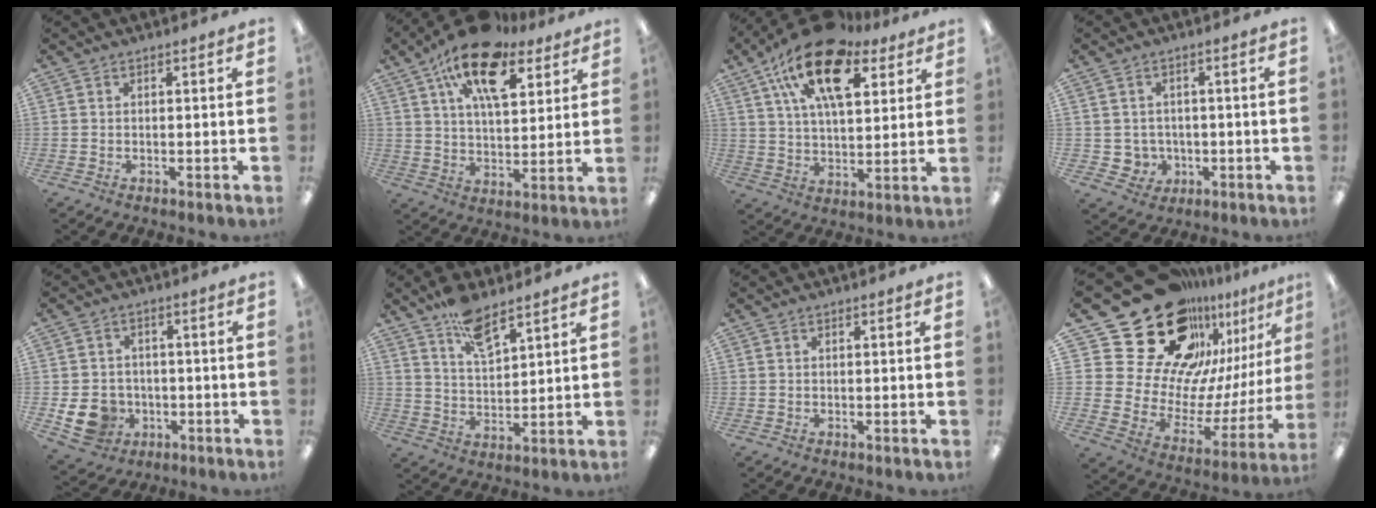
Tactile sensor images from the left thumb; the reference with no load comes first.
{"total": 18.6, "force": [11.2, 8.8, 12.0], "torque": [-0.196, -0.044, 0.190]}
{"total": 20.6, "force": [11.4, 10.1, 13.8], "torque": [-0.242, -0.048, 0.196]}
{"total": 3.9, "force": [-0.3, 3.8, 0.8], "torque": [-0.013, 0.003, -0.004]}
{"total": 8.9, "force": [-2.9, 7.6, 3.7], "torque": [-0.096, 0.013, -0.049]}
{"total": 9.5, "force": [7.1, 3.5, 5.3], "torque": [-0.090, -0.038, 0.125]}
{"total": 0.0}
{"total": 31.3, "force": [22.2, 17.2, 14.0], "torque": [-0.236, -0.178, 0.432]}